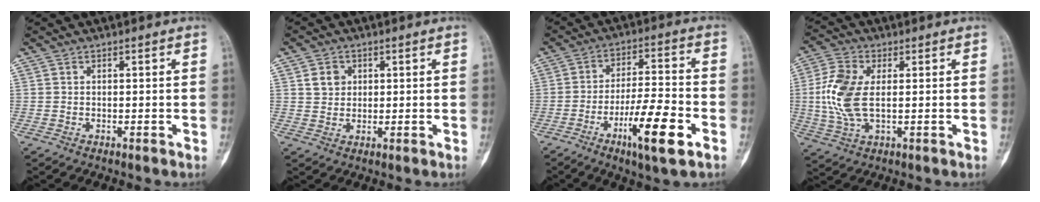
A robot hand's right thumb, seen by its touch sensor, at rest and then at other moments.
{"total": 3.6, "force": [1.3, 3.1, 1.4], "torque": [-0.006, -0.005, 0.023]}
{"total": 12.8, "force": [-5.8, 2.4, 11.1], "torque": [-0.197, 0.023, -0.097]}
{"total": 10.2, "force": [0.7, 5.3, 8.7], "torque": [-0.201, 0.004, 0.015]}